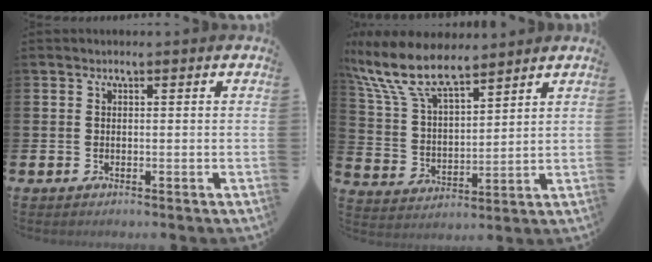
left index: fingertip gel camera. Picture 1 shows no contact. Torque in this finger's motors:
{"motor_torque": [0.84, -1.30, 1.05, 0.21]}